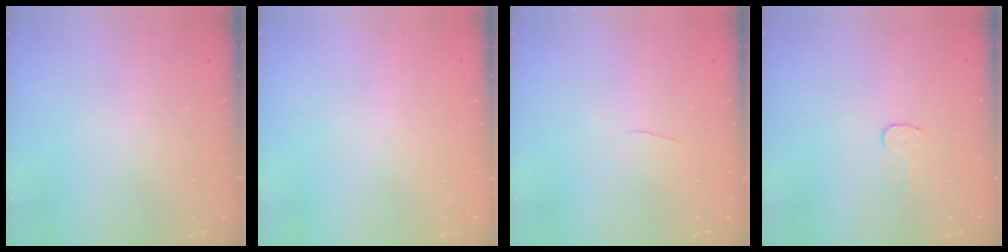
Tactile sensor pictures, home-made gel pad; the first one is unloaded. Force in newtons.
{"total": 0.0}
{"total": 2.0, "press": 2.0, "slide": 0.2}
{"total": 4.1, "press": 4.1, "slide": 0.3}